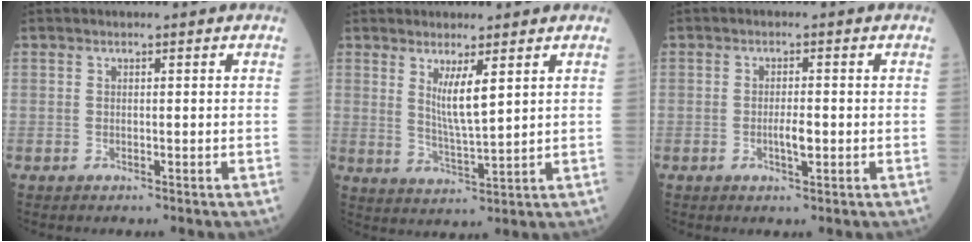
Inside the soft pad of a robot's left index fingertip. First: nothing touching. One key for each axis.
{"total": 4.9, "fx": 1.9, "fy": 0.1, "fz": 4.5, "tx": -0.088, "ty": -0.021, "tz": 0.042}
{"total": 2.4, "fx": -1.0, "fy": 0.5, "fz": 2.1, "tx": -0.041, "ty": -0.005, "tz": -0.016}